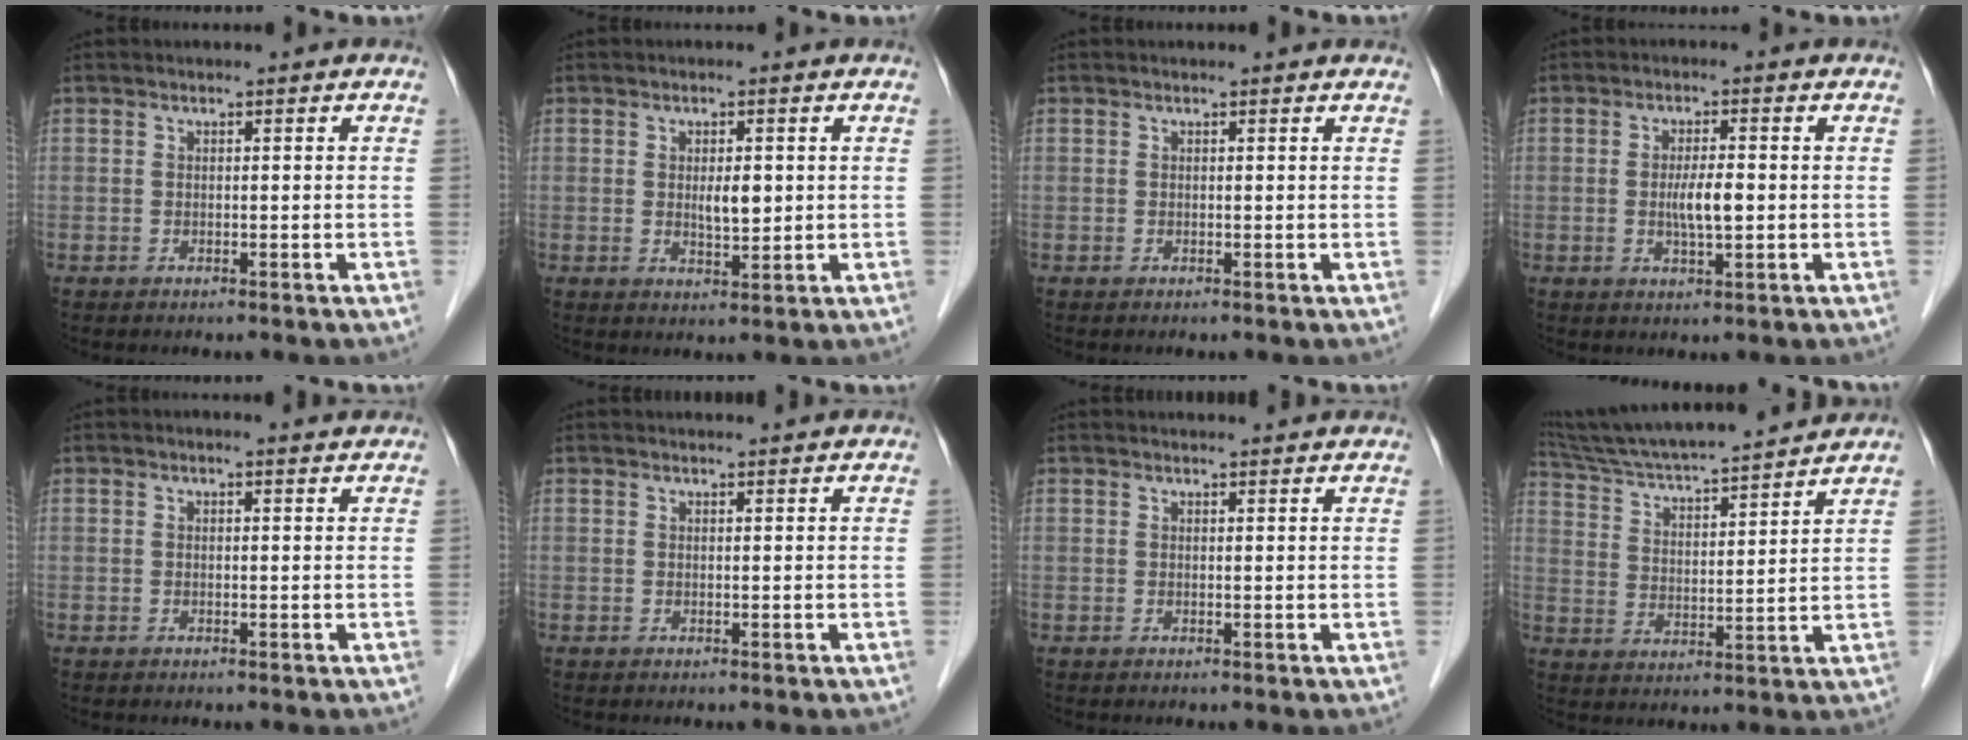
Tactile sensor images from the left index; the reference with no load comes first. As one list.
[{"total": 3.1, "force": [0.4, 1.2, 2.9], "torque": [-0.049, -0.004, 0.010]}, {"total": 1.5, "force": [1.5, 0.0, 0.4], "torque": [-0.014, 0.006, 0.014]}, {"total": 4.0, "force": [-0.3, 0.7, 3.9], "torque": [-0.076, -0.003, -0.004]}, {"total": 1.5, "force": [1.5, 0.0, 0.4], "torque": [-0.012, 0.003, 0.017]}, {"total": 4.2, "force": [4.1, -0.1, 1.1], "torque": [-0.014, 0.019, 0.046]}, {"total": 6.3, "force": [6.1, 0.1, 1.6], "torque": [-0.019, 0.021, 0.061]}, {"total": 19.4, "force": [17.8, 0.6, 7.8], "torque": [-0.139, 0.018, 0.280]}]